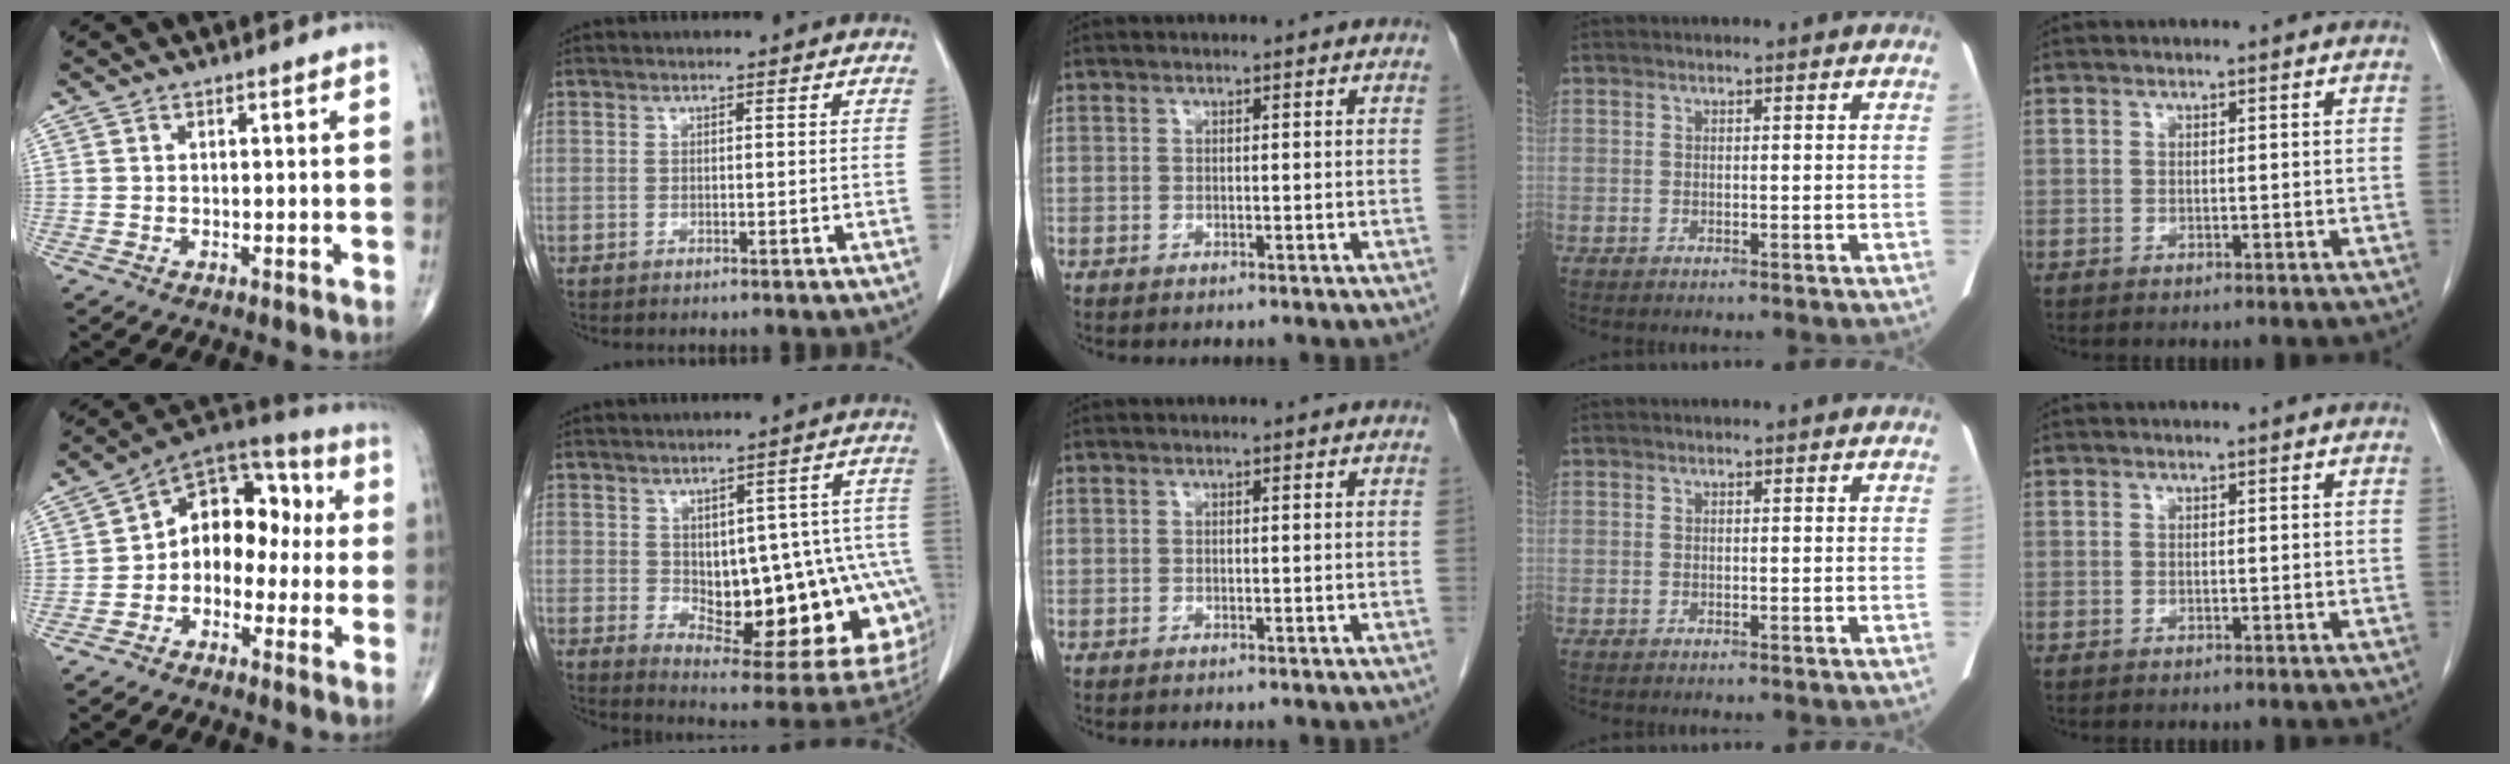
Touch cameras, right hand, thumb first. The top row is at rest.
{"thumb": {"total": 12.9, "force": [-0.7, 9.2, 9.1], "torque": [-0.088, 0.050, -0.032]}, "index": {"total": 20.9, "force": [-2.7, 8.6, 18.9], "torque": [-0.175, 0.021, -0.004]}}